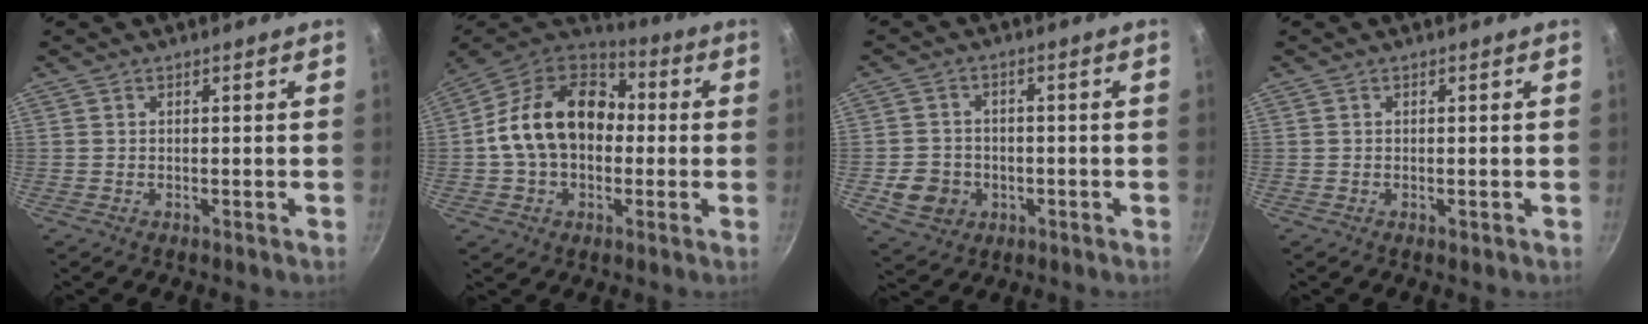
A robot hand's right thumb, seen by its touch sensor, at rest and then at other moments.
{"total": 19.7, "force": [0.4, 14.3, 13.5], "torque": [-0.207, 0.046, -0.006]}
{"total": 7.6, "force": [-1.9, 6.6, 3.2], "torque": [-0.043, 0.019, -0.025]}
{"total": 0.7, "force": [-0.1, 0.4, 0.5], "torque": [-0.005, 0.001, -0.002]}